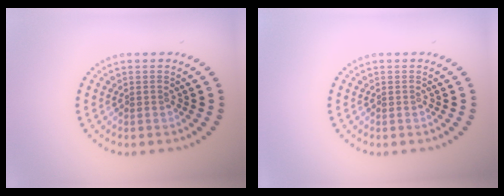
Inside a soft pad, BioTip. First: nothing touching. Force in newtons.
{"total": 0.0}